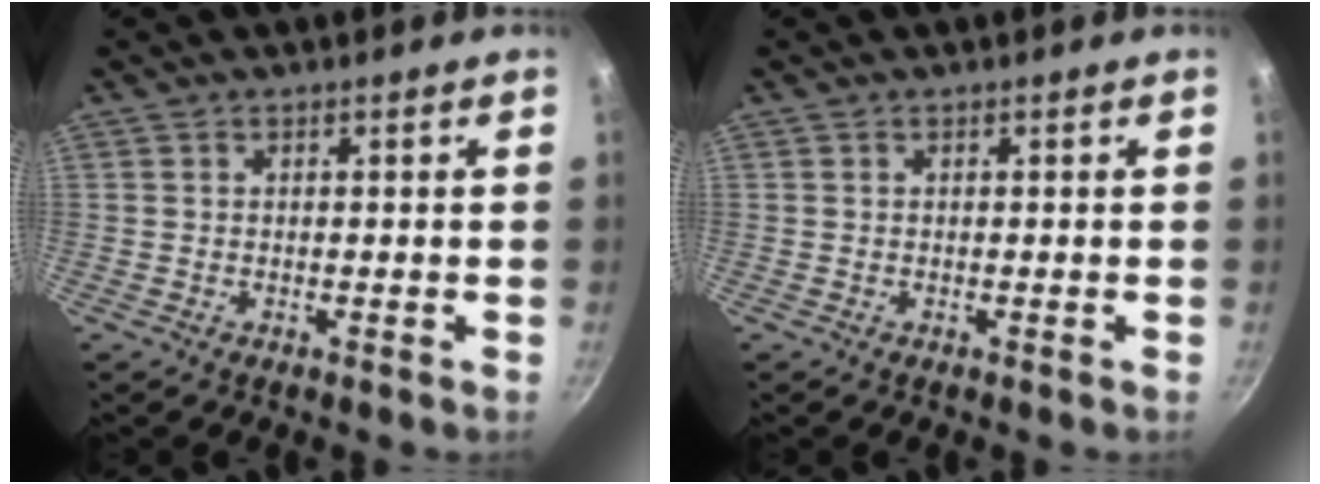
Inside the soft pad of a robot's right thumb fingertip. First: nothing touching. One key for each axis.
{"total": 0.0}